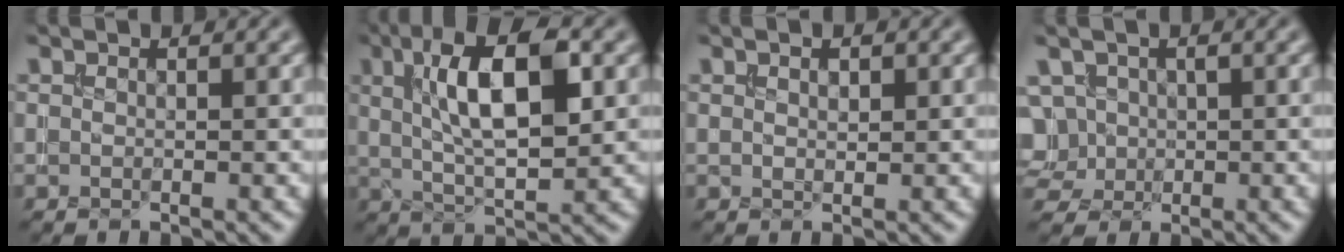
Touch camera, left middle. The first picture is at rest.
{"total": 9.0, "force": [2.3, 3.3, 8.1], "torque": [-0.134, 0.011, 0.033]}
{"total": 1.1, "force": [0.5, 0.6, 0.8], "torque": [-0.012, 0.000, 0.010]}
{"total": 4.8, "force": [0.5, 4.2, 2.2], "torque": [-0.049, 0.025, 0.005]}